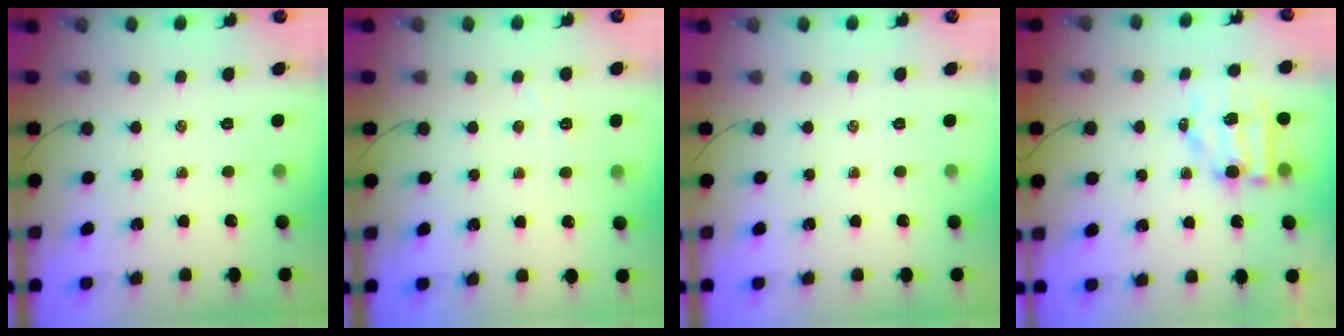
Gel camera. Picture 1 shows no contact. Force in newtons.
{"total": 2.5, "press": 2.4, "slide": 0.6}
{"total": 0.0}
{"total": 7.4, "press": 7.3, "slide": 1.0}